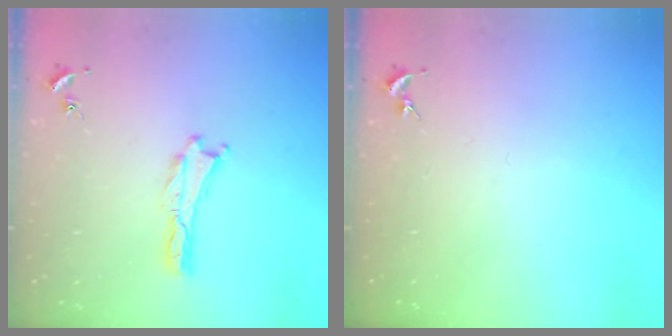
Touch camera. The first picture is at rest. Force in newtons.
{"total": 0.0}